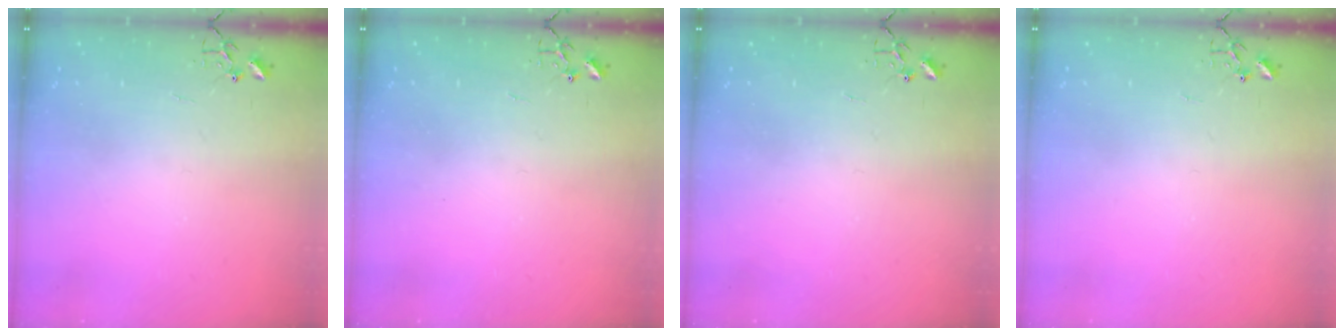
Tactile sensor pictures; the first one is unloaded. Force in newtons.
{"total": 0.0}
{"total": 0.0}
{"total": 0.0}